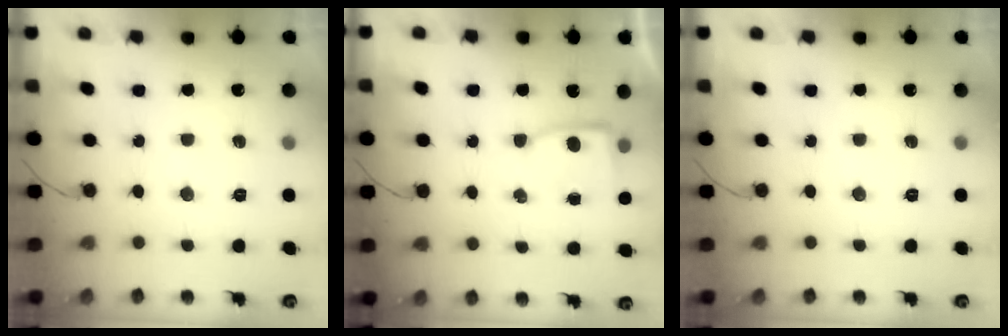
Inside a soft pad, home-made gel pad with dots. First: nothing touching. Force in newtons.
{"total": 2.8, "press": 2.8, "slide": 0.3}
{"total": 0.0}